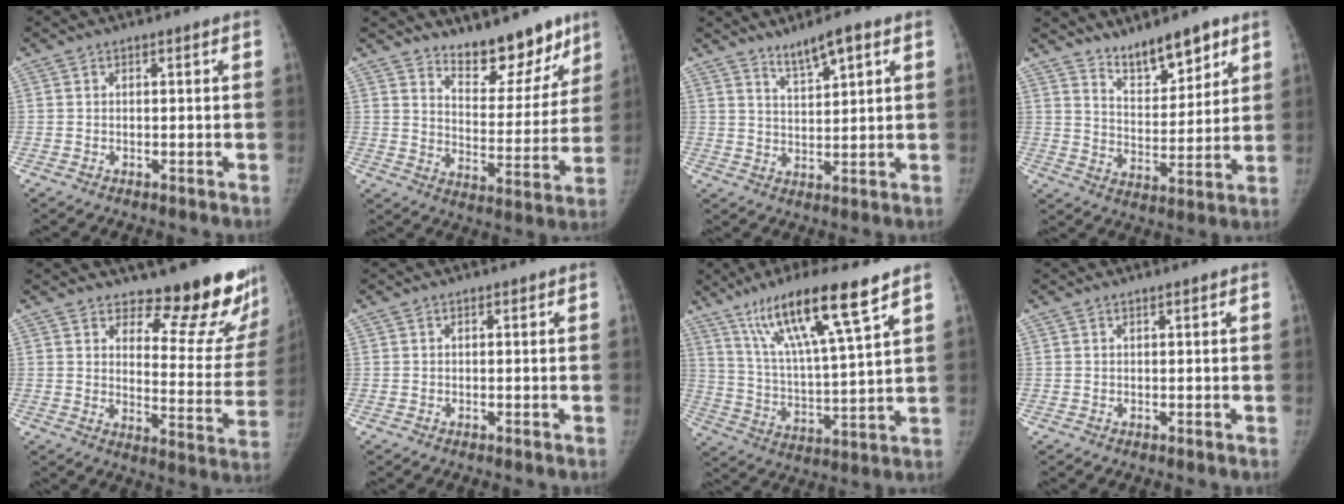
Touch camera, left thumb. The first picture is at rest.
{"total": 13.7, "force": [10.8, 5.4, 6.4], "torque": [-0.037, -0.084, 0.167]}
{"total": 5.7, "force": [3.9, 1.1, 4.0], "torque": [-0.064, -0.023, 0.071]}
{"total": 10.6, "force": [8.0, 3.9, 5.8], "torque": [-0.069, -0.059, 0.144]}
{"total": 17.5, "force": [15.4, 5.0, 6.6], "torque": [-0.030, -0.155, 0.186]}
{"total": 0.0}
{"total": 17.3, "force": [11.0, 1.9, 13.2], "torque": [-0.232, -0.044, 0.201]}
{"total": 0.5, "force": [0.4, 0.1, 0.3], "torque": [-0.006, -0.001, 0.007]}